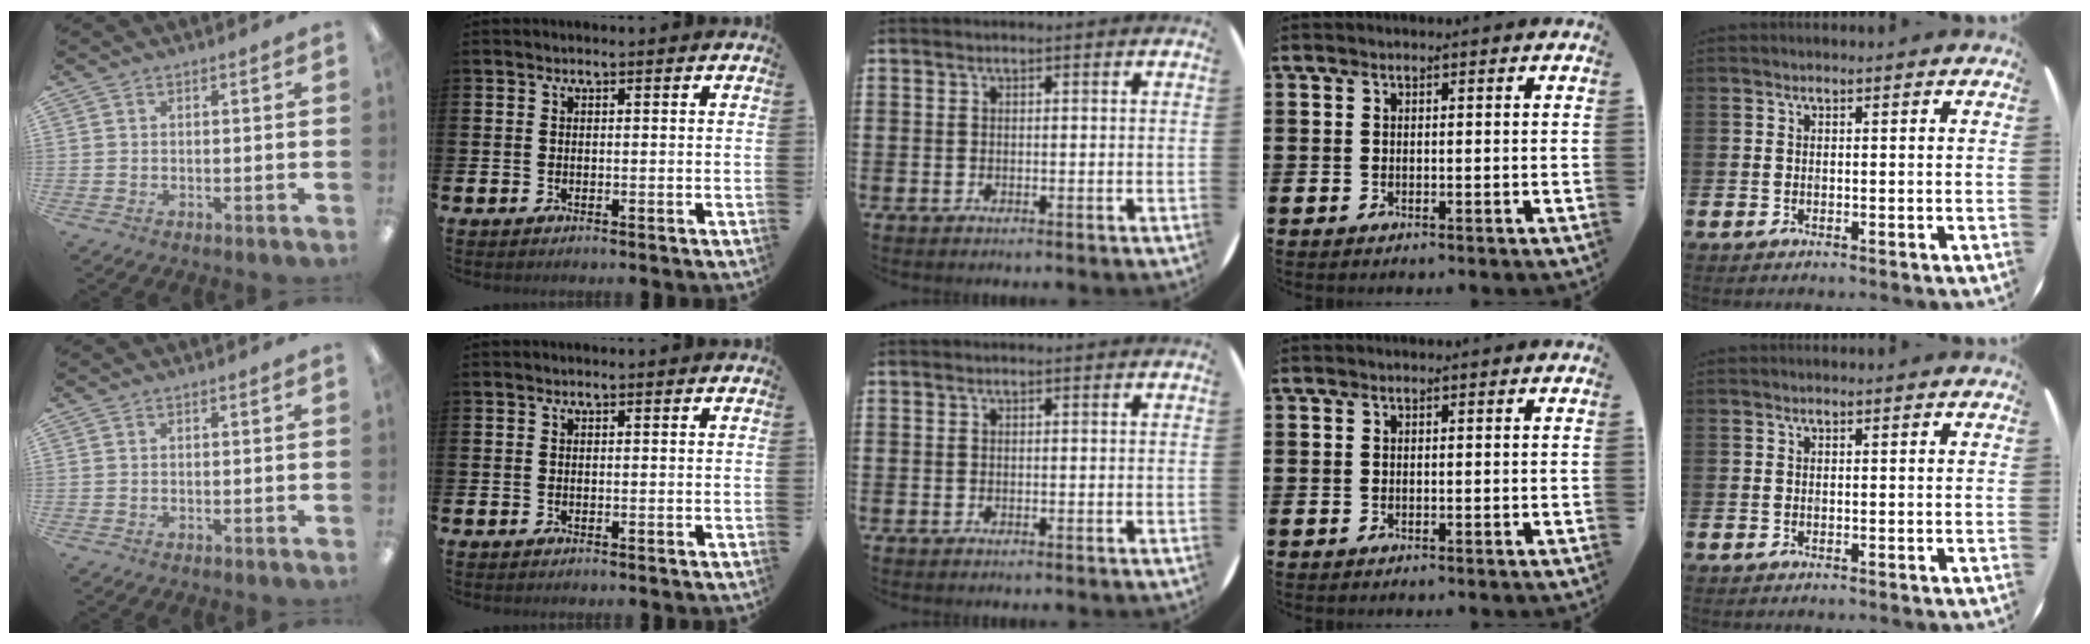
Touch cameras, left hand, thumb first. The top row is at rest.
{}